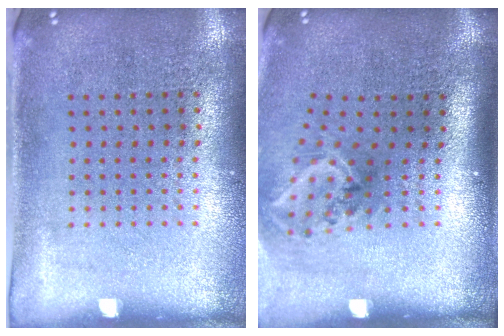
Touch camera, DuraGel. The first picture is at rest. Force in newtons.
{"total": 2.1, "press": 1.3, "slide": 1.6}